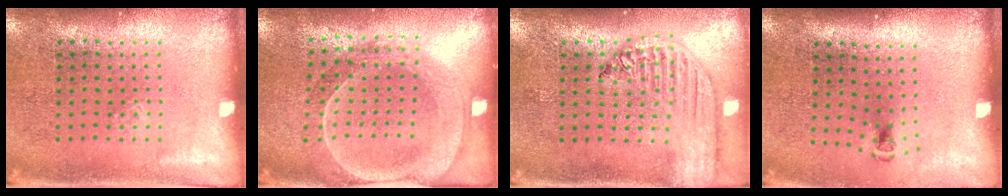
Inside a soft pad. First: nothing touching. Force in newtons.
{"total": 2.0, "press": 1.9, "slide": 0.7}
{"total": 2.3, "press": 1.9, "slide": 1.2}
{"total": 0.6, "press": 0.4, "slide": 0.5}